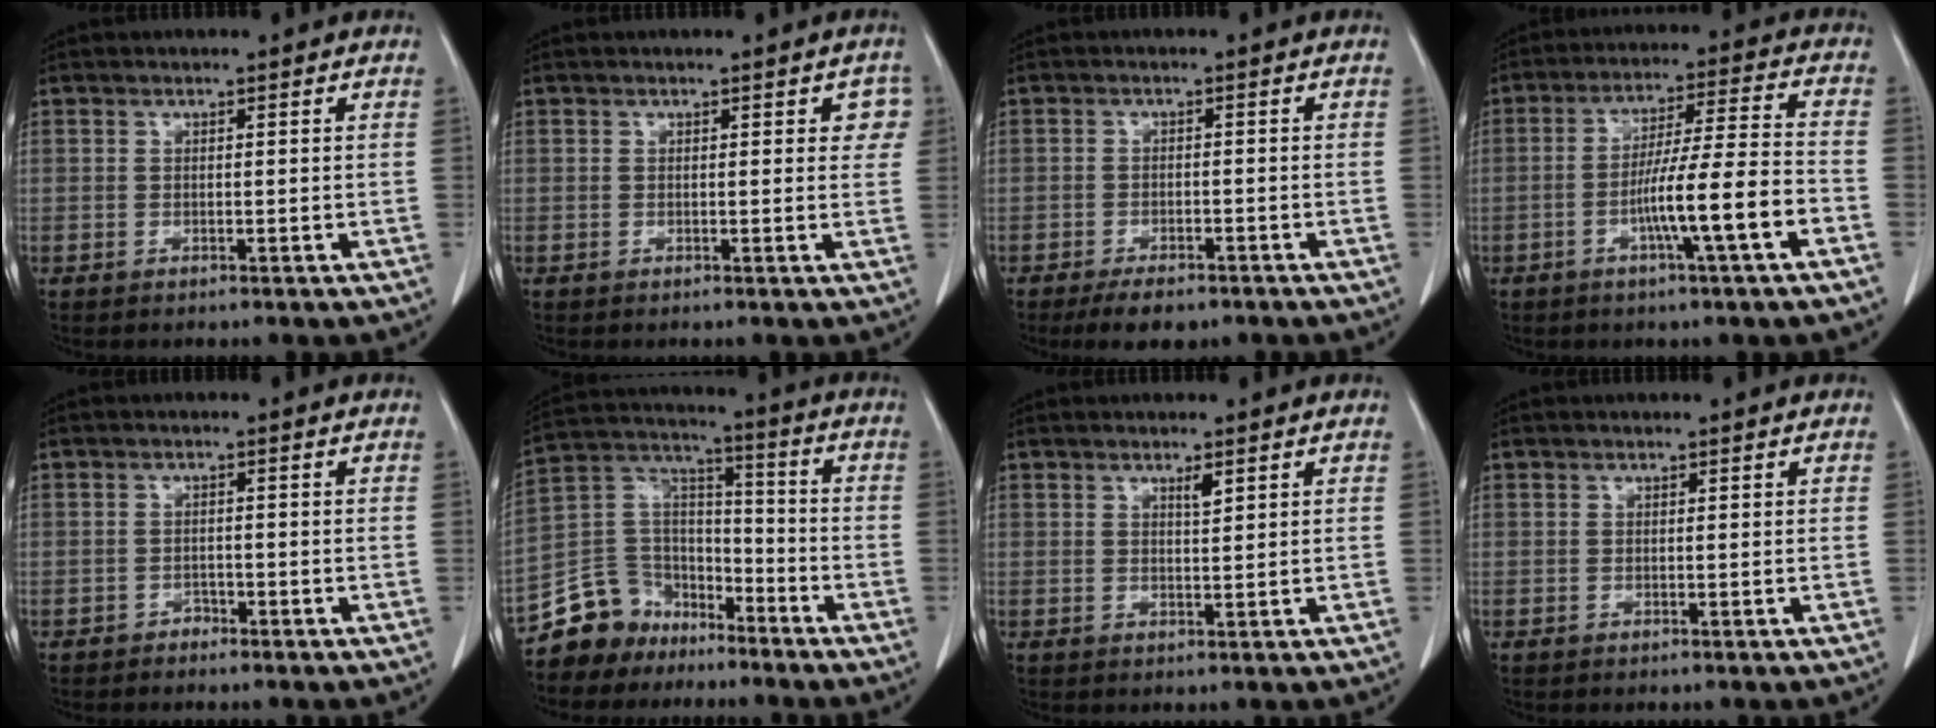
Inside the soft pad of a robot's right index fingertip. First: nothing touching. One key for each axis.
{"total": 2.8, "fx": 1.1, "fy": 1.4, "fz": 2.1, "tx": -0.008, "ty": 0.006, "tz": 0.006}
{"total": 5.0, "fx": -3.8, "fy": 2.0, "fz": 2.6, "tx": -0.040, "ty": -0.003, "tz": -0.057}
{"total": 11.2, "fx": -4.3, "fy": -0.4, "fz": 10.4, "tx": -0.180, "ty": 0.006, "tz": -0.072}
{"total": 1.2, "fx": -1.0, "fy": 0.6, "fz": 0.1, "tx": -0.002, "ty": 0.003, "tz": -0.020}
{"total": 11.2, "fx": -8.6, "fy": 7.2, "fz": 0.8, "tx": -0.023, "ty": 0.070, "tz": -0.157}
{"total": 1.5, "fx": 0.9, "fy": 0.2, "fz": 1.1, "tx": -0.022, "ty": -0.004, "tz": 0.015}
{"total": 0.0}